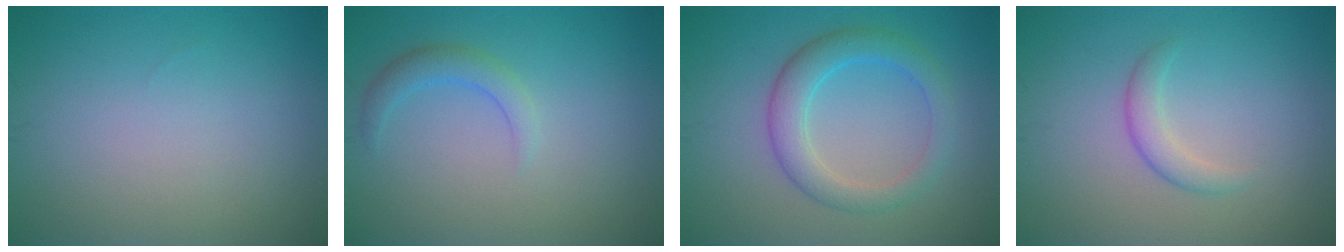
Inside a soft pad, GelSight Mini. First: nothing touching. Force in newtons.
{"total": 2.0, "press": 2.0, "slide": 0.1}
{"total": 4.1, "press": 4.1, "slide": 0.2}
{"total": 1.8, "press": 1.8, "slide": 0.1}